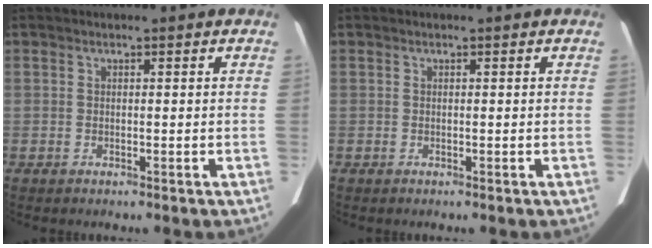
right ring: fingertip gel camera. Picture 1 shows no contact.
{"total": 0.0}